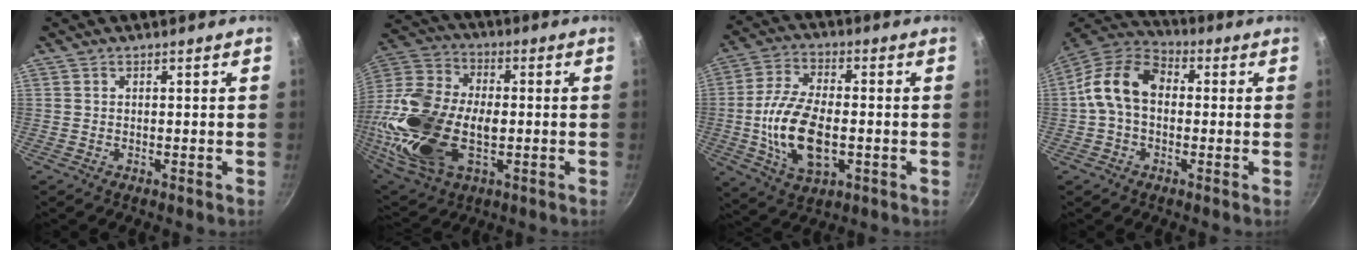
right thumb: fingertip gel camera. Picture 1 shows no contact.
{"total": 25.1, "force": [-3.3, 14.8, 20.1], "torque": [-0.431, -0.001, -0.047]}
{"total": 15.3, "force": [-2.1, 7.9, 12.9], "torque": [-0.247, 0.006, -0.033]}
{"total": 12.9, "force": [0.3, 9.0, 9.2], "torque": [-0.164, 0.036, -0.008]}